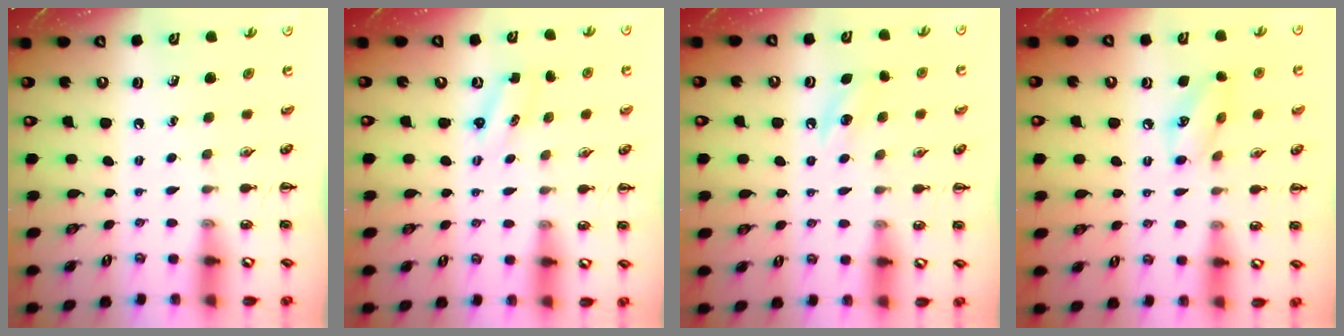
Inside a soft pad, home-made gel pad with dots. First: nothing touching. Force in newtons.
{"total": 1.6, "press": 1.5, "slide": 0.4}
{"total": 5.5, "press": 5.3, "slide": 1.6}
{"total": 7.8, "press": 7.8, "slide": 0.7}